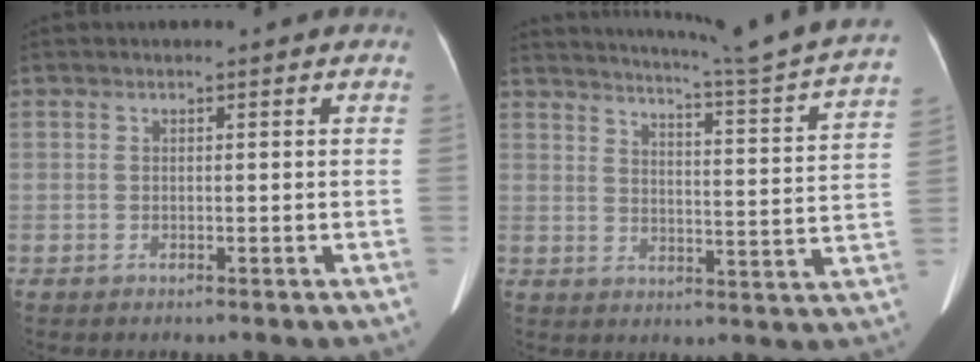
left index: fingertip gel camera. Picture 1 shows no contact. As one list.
[{"total": 21.2, "force": [19.2, -2.2, 8.7], "torque": [-0.145, -0.078, 0.236]}]